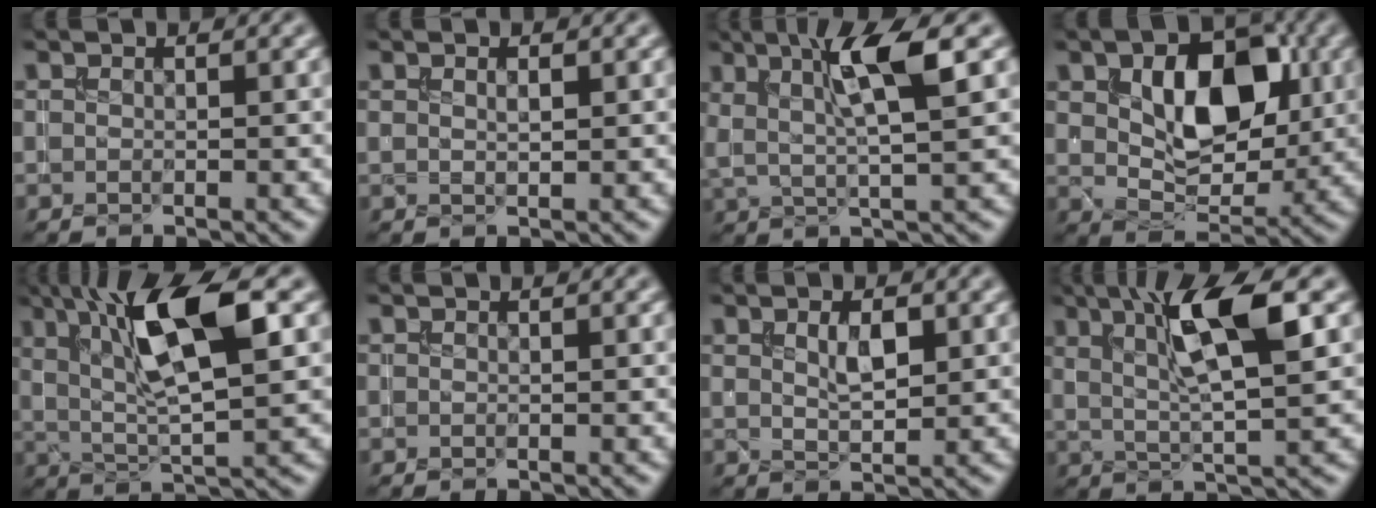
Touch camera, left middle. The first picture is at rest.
{"total": 0.9, "force": [0.5, 0.2, 0.7], "torque": [-0.013, -0.001, 0.008]}
{"total": 6.2, "force": [2.2, 1.1, 5.7], "torque": [-0.105, 0.000, 0.040]}
{"total": 8.5, "force": [2.0, 5.2, 6.5], "torque": [-0.107, -0.002, 0.034]}
{"total": 10.3, "force": [3.4, 2.8, 9.3], "torque": [-0.165, 0.005, 0.060]}
{"total": 0.0}
{"total": 2.5, "force": [0.9, 1.0, 2.1], "torque": [-0.041, -0.001, 0.018]}
{"total": 8.2, "force": [2.8, 1.8, 7.5], "torque": [-0.130, 0.002, 0.049]}